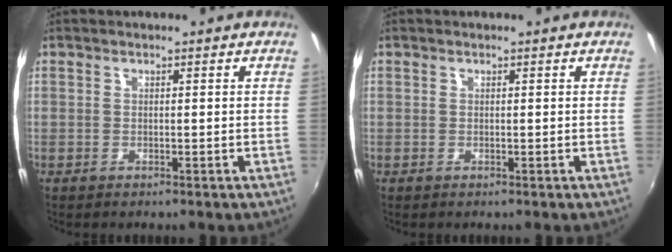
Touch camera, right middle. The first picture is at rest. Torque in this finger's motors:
{"motor_torque": [0.00, 0.00, 0.00, 0.00]}